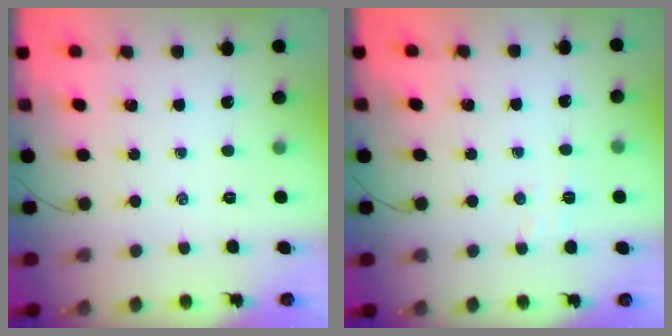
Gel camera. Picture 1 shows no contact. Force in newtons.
{"total": 4.7, "press": 4.6, "slide": 0.8}